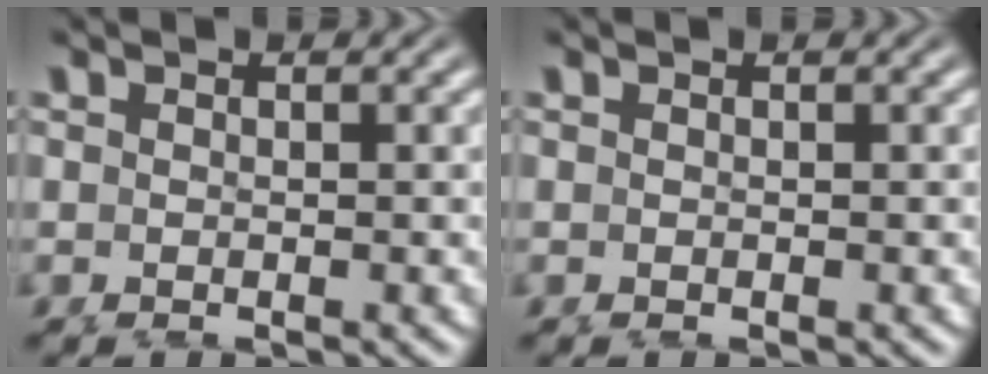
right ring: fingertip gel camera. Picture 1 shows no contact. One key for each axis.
{"total": 0.0}